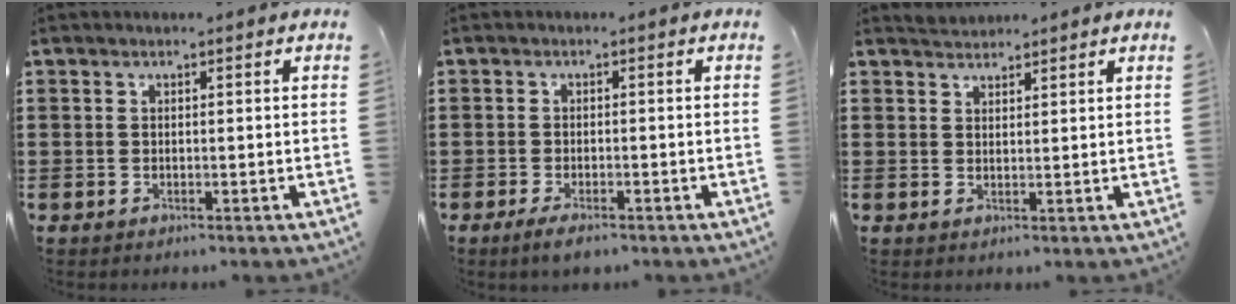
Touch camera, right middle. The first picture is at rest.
{"total": 2.0, "force": [-1.6, 0.3, 1.2], "torque": [-0.029, -0.003, -0.031]}
{"total": 1.8, "force": [1.8, 0.4, -0.1], "torque": [-0.003, 0.006, 0.036]}